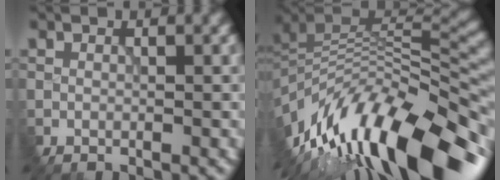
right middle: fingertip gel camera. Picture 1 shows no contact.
{"total": 14.0, "force": [-5.9, 6.0, 11.2], "torque": [-0.197, 0.014, -0.094]}